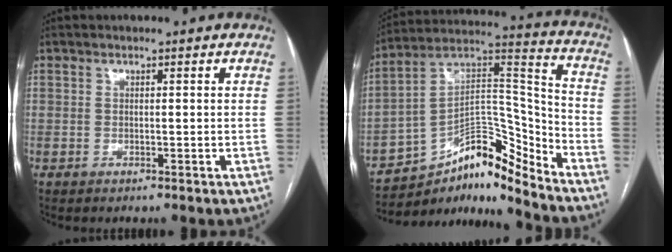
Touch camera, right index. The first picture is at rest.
{"total": 13.0, "force": [-10.5, 3.3, 7.0], "torque": [-0.112, 0.068, -0.174]}